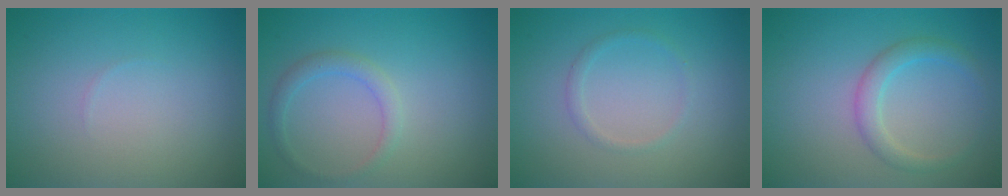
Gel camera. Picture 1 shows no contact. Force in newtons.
{"total": 1.7, "press": 1.7, "slide": 0.1}
{"total": 1.0, "press": 1.0, "slide": 0.0}
{"total": 2.3, "press": 2.2, "slide": 0.1}